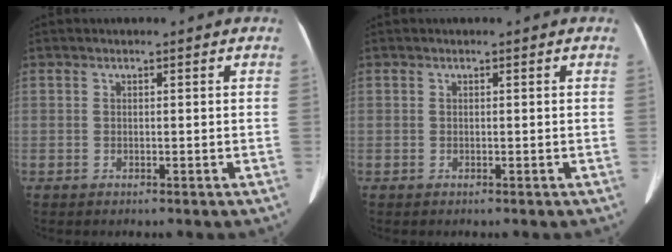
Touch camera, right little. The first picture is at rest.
{"total": 0.0}